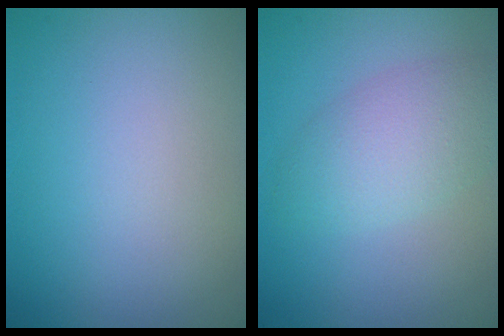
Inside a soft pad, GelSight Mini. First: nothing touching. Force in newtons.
{"total": 4.0, "press": 4.0, "slide": 0.2}